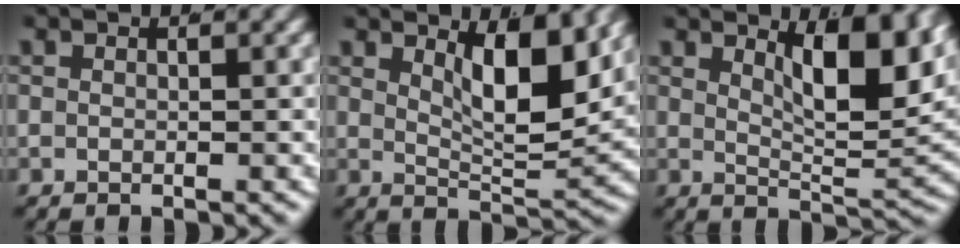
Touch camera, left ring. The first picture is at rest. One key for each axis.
{"total": 6.6, "fx": 3.2, "fy": 1.6, "fz": 5.5, "tx": -0.084, "ty": -0.024, "tz": 0.061}
{"total": 8.0, "fx": 3.8, "fy": 2.1, "fz": 6.8, "tx": -0.085, "ty": -0.012, "tz": 0.065}